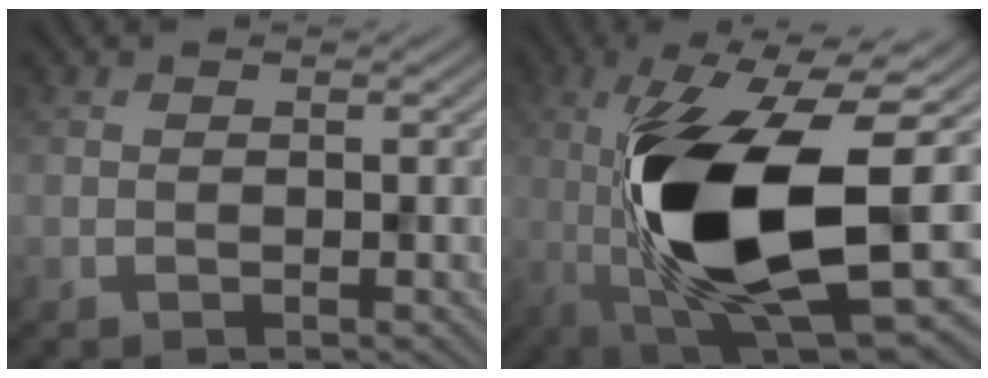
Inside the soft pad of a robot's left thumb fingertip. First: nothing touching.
{"total": 17.5, "force": [-2.4, 6.9, 15.9], "torque": [-0.290, 0.004, -0.047]}